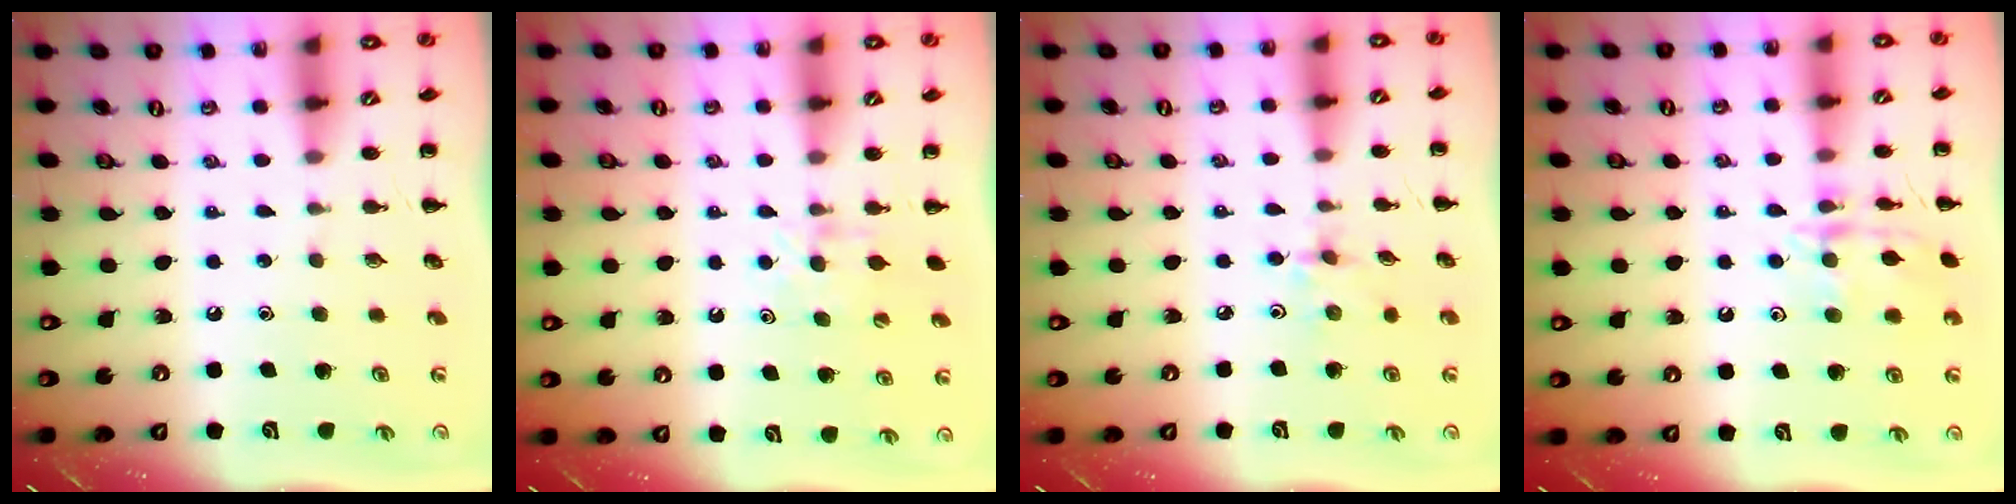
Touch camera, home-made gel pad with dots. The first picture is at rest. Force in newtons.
{"total": 4.7, "press": 4.4, "slide": 1.7}
{"total": 2.7, "press": 2.5, "slide": 0.8}
{"total": 13.2, "press": 13.1, "slide": 0.7}